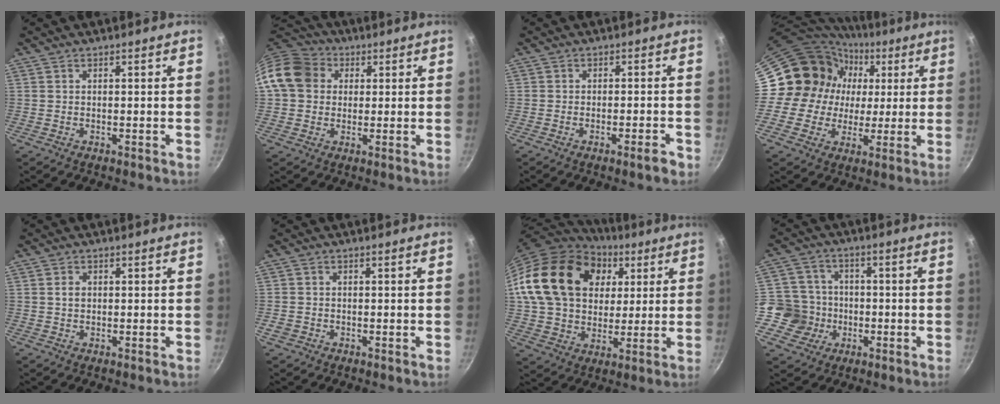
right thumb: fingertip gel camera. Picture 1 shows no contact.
{"total": 11.5, "force": [2.4, 9.8, 5.6], "torque": [-0.076, 0.023, 0.027]}
{"total": 3.2, "force": [-1.8, 0.5, 2.6], "torque": [-0.037, 0.015, -0.026]}
{"total": 16.9, "force": [3.1, 15.2, 6.7], "torque": [-0.094, 0.014, 0.044]}
{"total": 2.0, "force": [0.4, 1.5, 1.2], "torque": [-0.017, 0.003, 0.005]}
{"total": 1.8, "force": [-0.7, 1.6, 0.7], "torque": [-0.013, 0.001, -0.012]}
{"total": 23.5, "force": [6.6, 17.7, 14.0], "torque": [-0.225, 0.007, 0.116]}
{"total": 9.0, "force": [-2.1, 8.7, 1.2], "torque": [0.014, 0.030, -0.045]}